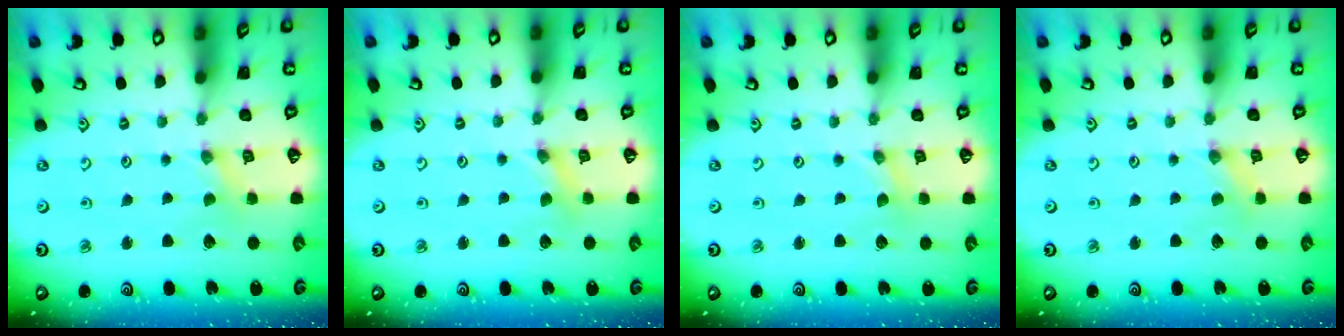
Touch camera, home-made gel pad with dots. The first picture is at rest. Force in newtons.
{"total": 1.6, "press": 1.6, "slide": 0.3}
{"total": 0.0}
{"total": 0.0}